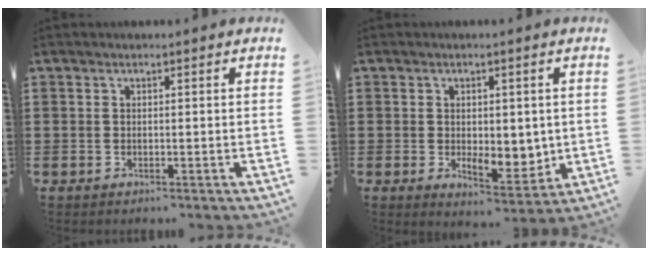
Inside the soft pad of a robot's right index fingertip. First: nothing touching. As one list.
[{"total": 5.1, "force": [0.0, 3.3, 4.0], "torque": [-0.051, 0.000, -0.002]}]